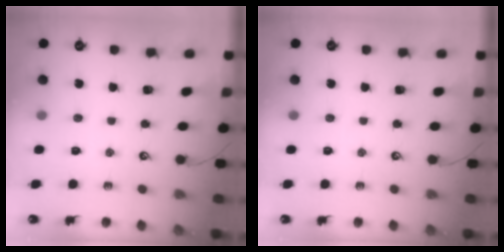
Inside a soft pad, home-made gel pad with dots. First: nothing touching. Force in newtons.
{"total": 0.0}